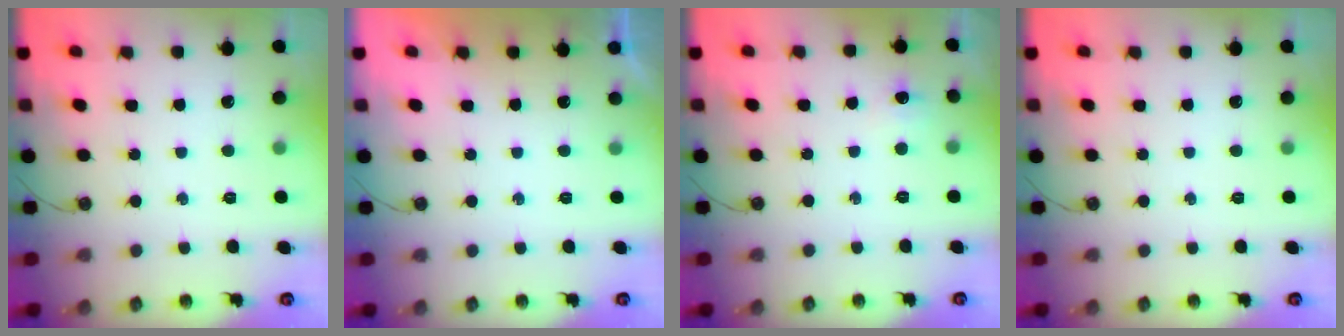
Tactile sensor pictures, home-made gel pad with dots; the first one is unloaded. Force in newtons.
{"total": 0.0}
{"total": 4.1, "press": 4.0, "slide": 0.6}
{"total": 0.0}